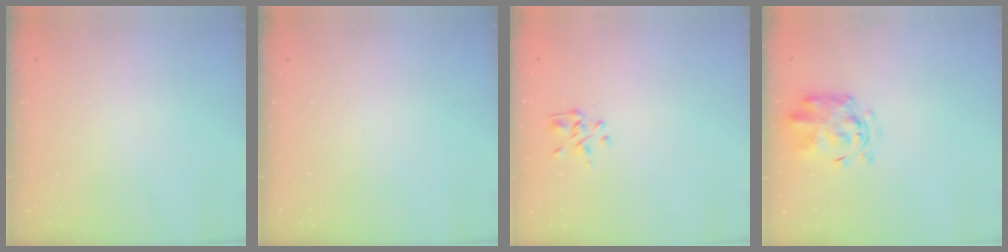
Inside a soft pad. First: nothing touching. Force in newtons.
{"total": 0.0}
{"total": 1.5, "press": 1.3, "slide": 0.7}
{"total": 3.6, "press": 3.6, "slide": 0.5}